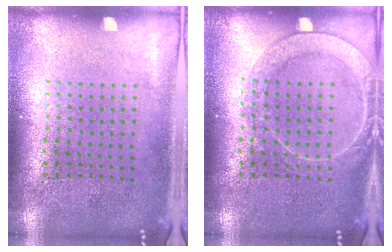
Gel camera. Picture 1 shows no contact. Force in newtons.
{"total": 2.3, "press": 2.3, "slide": 0.3}